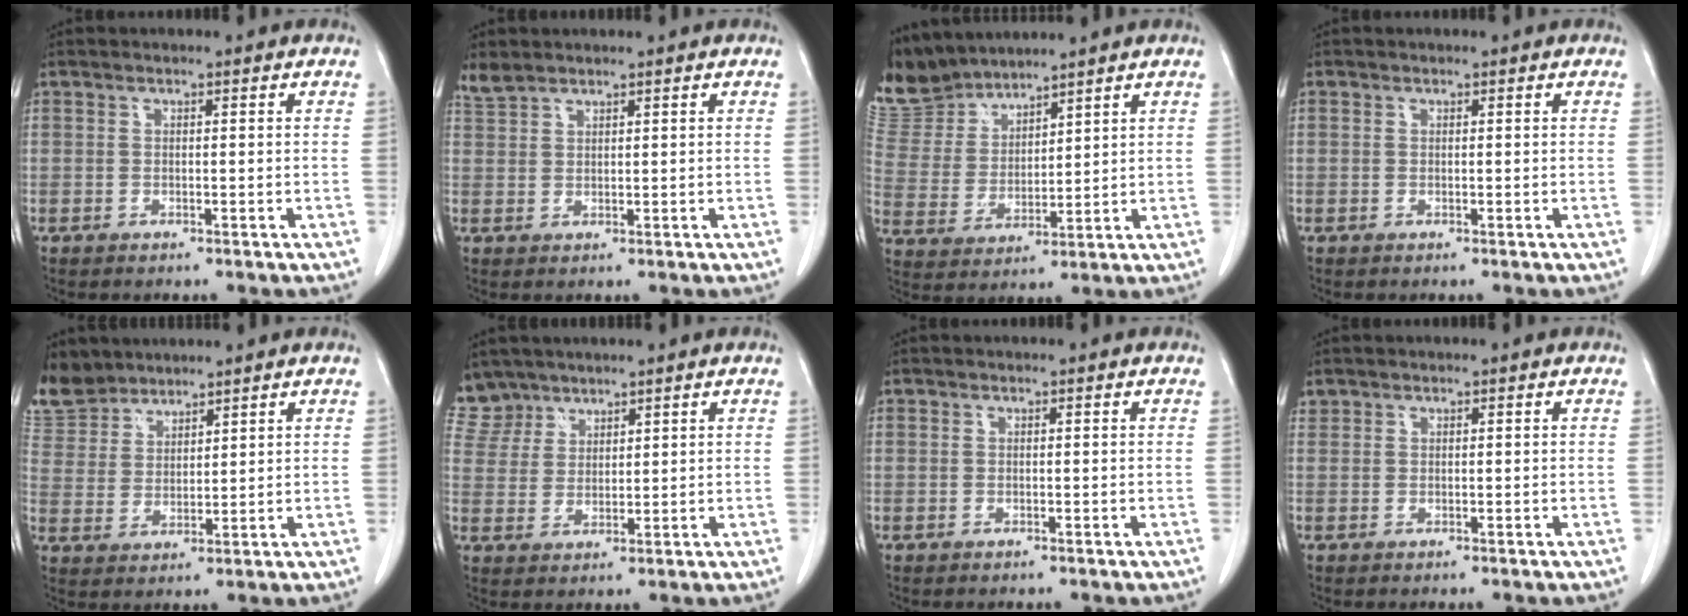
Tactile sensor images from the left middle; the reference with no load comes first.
{"total": 2.2, "force": [2.1, 0.5, 0.2], "torque": [-0.010, 0.008, 0.047]}
{"total": 9.3, "force": [9.1, 1.8, 0.9], "torque": [-0.037, 0.006, 0.205]}
{"total": 0.0}
{"total": 8.0, "force": [7.4, 3.1, 0.5], "torque": [-0.015, 0.008, 0.156]}
{"total": 6.1, "force": [5.2, 3.1, -0.4], "torque": [0.011, 0.003, 0.109]}
{"total": 0.0}
{"total": 0.9, "force": [0.6, 0.6, 0.0], "torque": [0.003, 0.010, 0.010]}